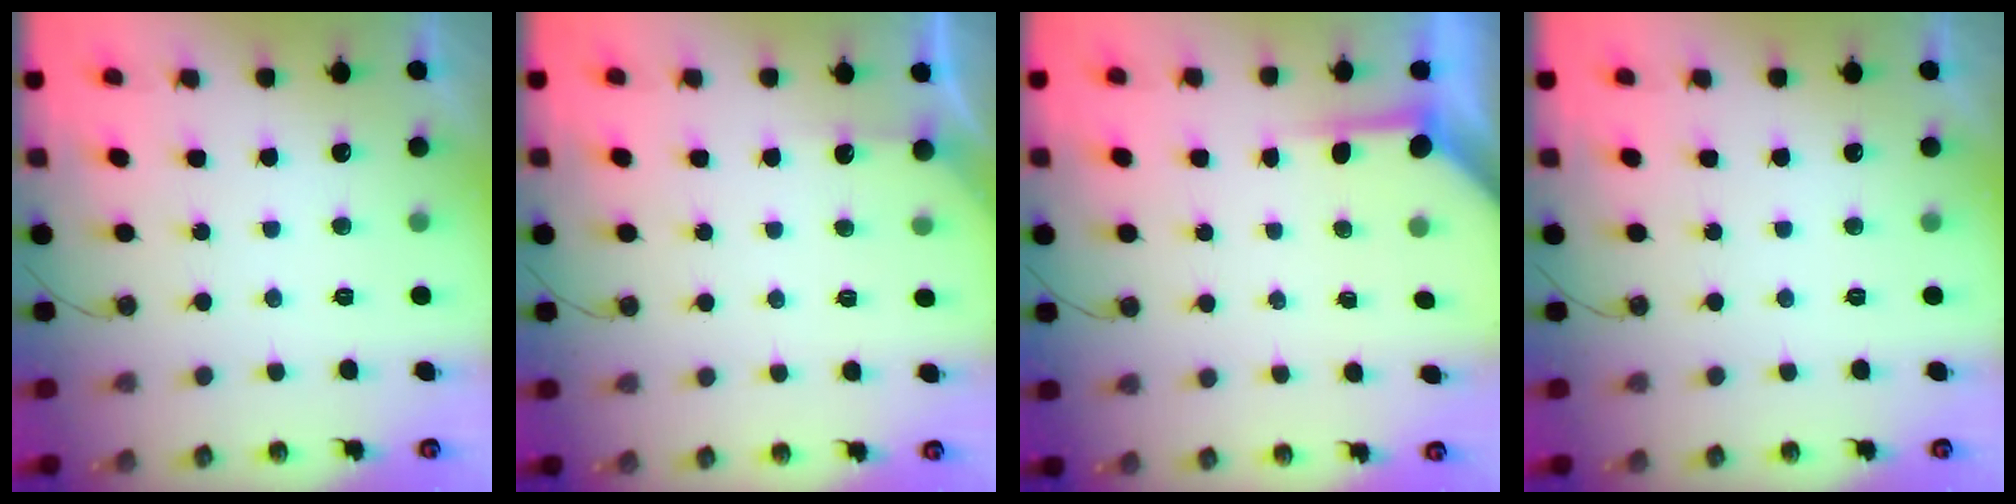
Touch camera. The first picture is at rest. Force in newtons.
{"total": 3.0, "press": 3.0, "slide": 0.3}
{"total": 3.6, "press": 3.6, "slide": 0.5}
{"total": 0.0}